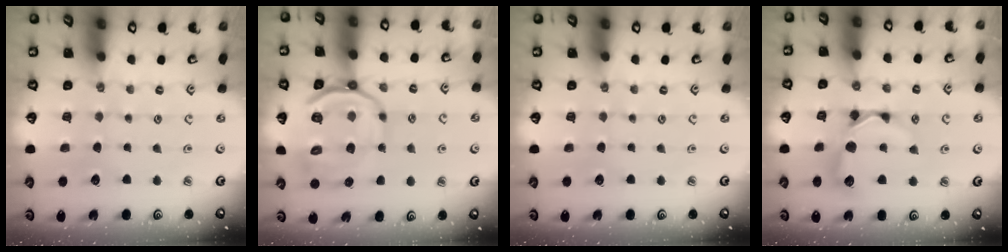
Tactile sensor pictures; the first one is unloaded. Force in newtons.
{"total": 16.7, "press": 16.5, "slide": 2.6}
{"total": 0.0}
{"total": 10.1, "press": 10.0, "slide": 1.2}